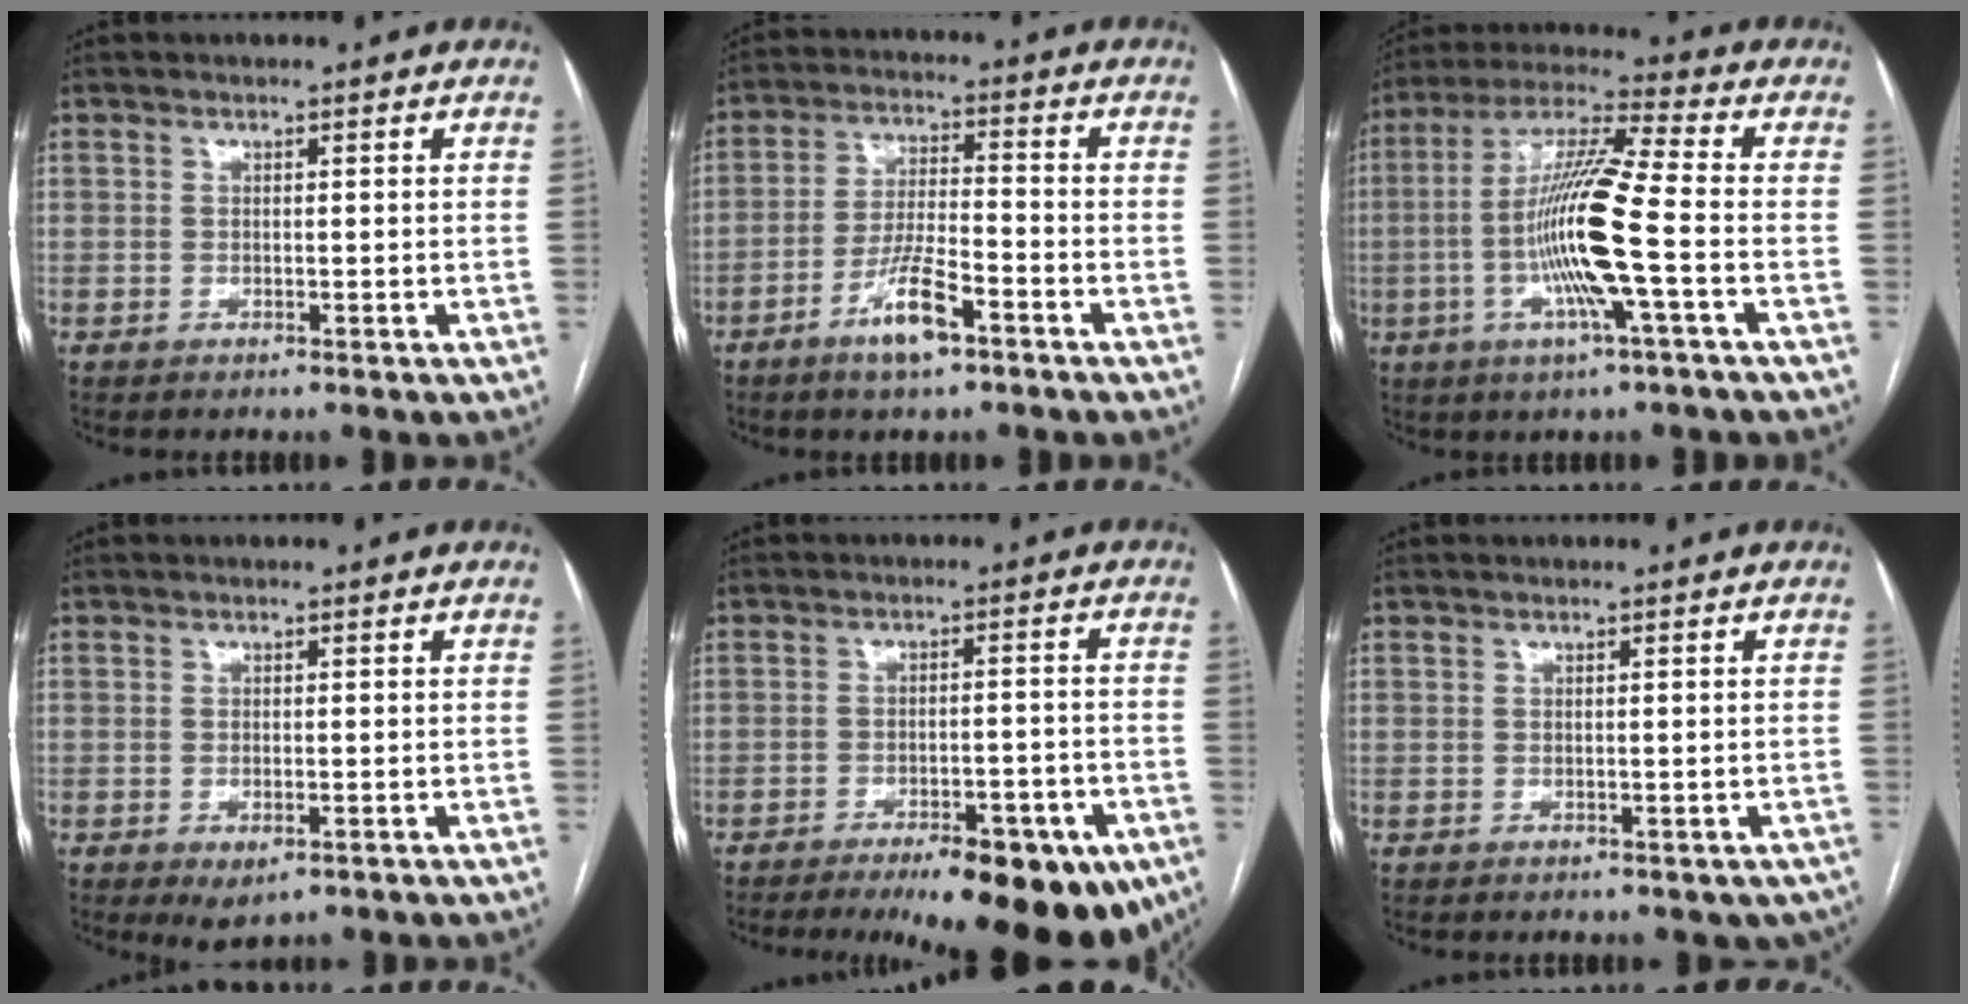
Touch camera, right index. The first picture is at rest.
{"total": 8.0, "force": [-4.7, 1.5, 6.4], "torque": [-0.126, -0.004, -0.083]}
{"total": 14.6, "force": [-2.9, -0.1, 14.3], "torque": [-0.279, -0.002, -0.065]}
{"total": 2.9, "force": [-1.2, 1.5, 2.2], "torque": [-0.033, -0.005, -0.006]}
{"total": 16.0, "force": [-10.4, 5.7, 10.7], "torque": [-0.098, 0.005, -0.140]}
{"total": 3.2, "force": [-1.3, 2.4, 1.7], "torque": [-0.008, 0.012, -0.006]}